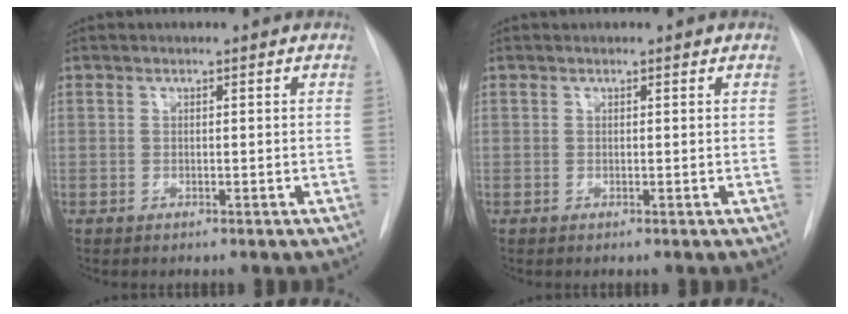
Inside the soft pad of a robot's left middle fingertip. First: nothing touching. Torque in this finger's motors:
{"motor_torque": [0.05, -0.04, -0.01, 0.01]}